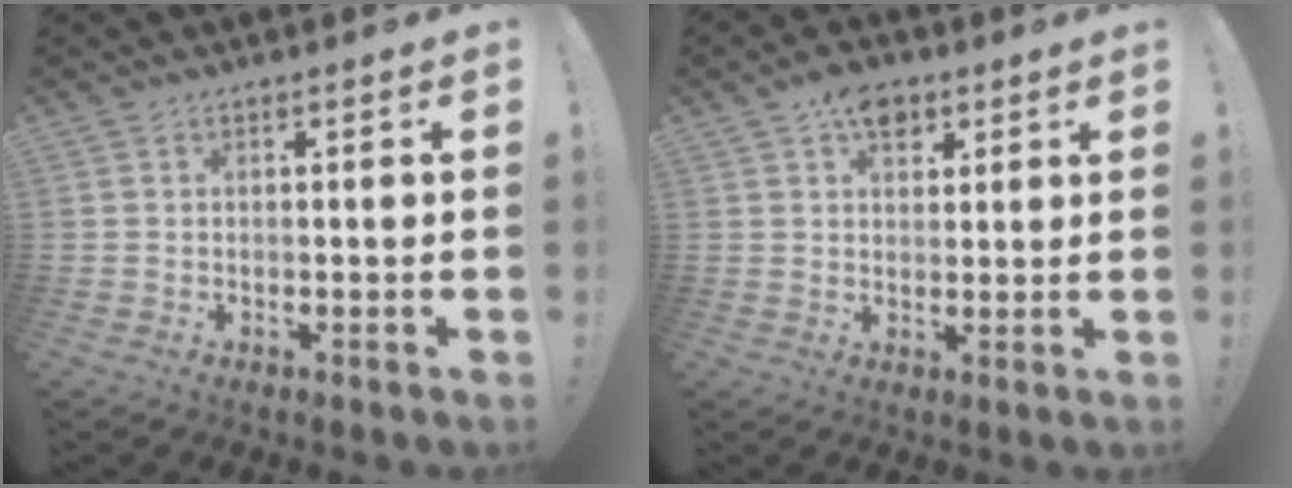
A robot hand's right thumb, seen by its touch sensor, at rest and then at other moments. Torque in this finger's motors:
{"motor_torque": [0.10, 1.31, 0.14, -0.11, 0.00]}